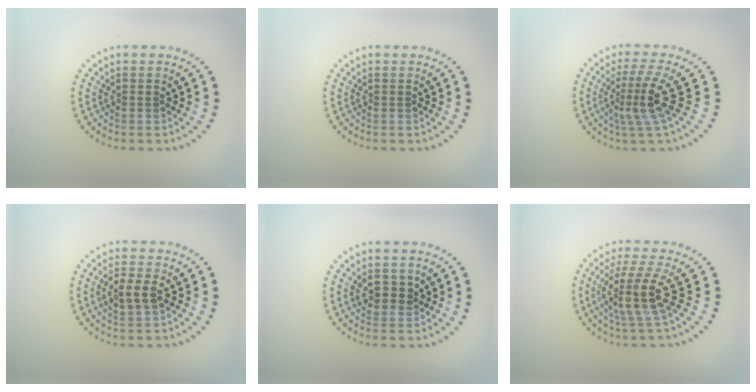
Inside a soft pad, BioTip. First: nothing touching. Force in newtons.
{"total": 0.0}
{"total": 3.7, "press": 2.5, "slide": 2.8}
{"total": 2.6, "press": 2.6, "slide": 0.3}
{"total": 1.9, "press": 1.7, "slide": 0.7}
{"total": 4.0, "press": 3.1, "slide": 2.5}